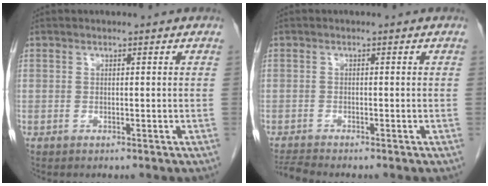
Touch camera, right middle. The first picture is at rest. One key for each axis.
{"total": 2.3, "fx": -2.1, "fy": -0.8, "fz": 0.3, "tx": -0.016, "ty": -0.016, "tz": -0.042}